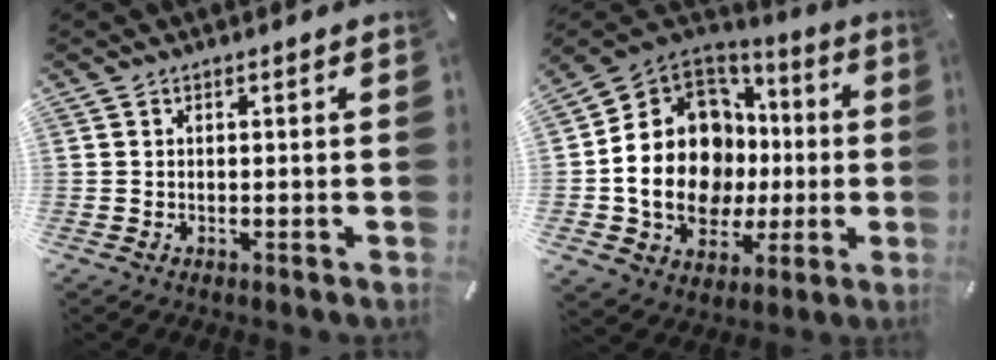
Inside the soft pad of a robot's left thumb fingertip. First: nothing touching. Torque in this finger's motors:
{"motor_torque": [0.33, 2.41, 1.88, -0.87, 0.74]}